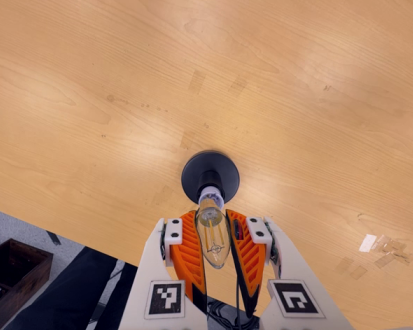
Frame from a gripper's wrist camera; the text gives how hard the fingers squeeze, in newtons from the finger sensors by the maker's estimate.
{"total": 21.3, "left": 24.0, "right": 18.6}